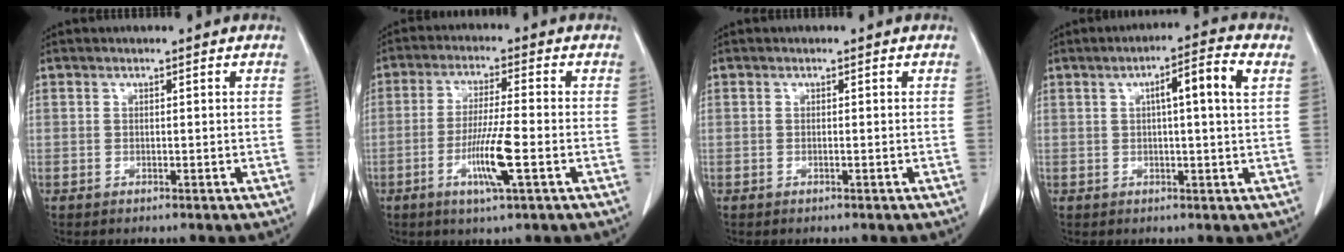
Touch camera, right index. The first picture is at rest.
{"total": 8.1, "force": [-2.9, -0.1, 7.6], "torque": [-0.145, -0.012, -0.054]}
{"total": 0.0}
{"total": 7.0, "force": [1.9, 0.0, 6.7], "torque": [-0.107, 0.012, 0.026]}